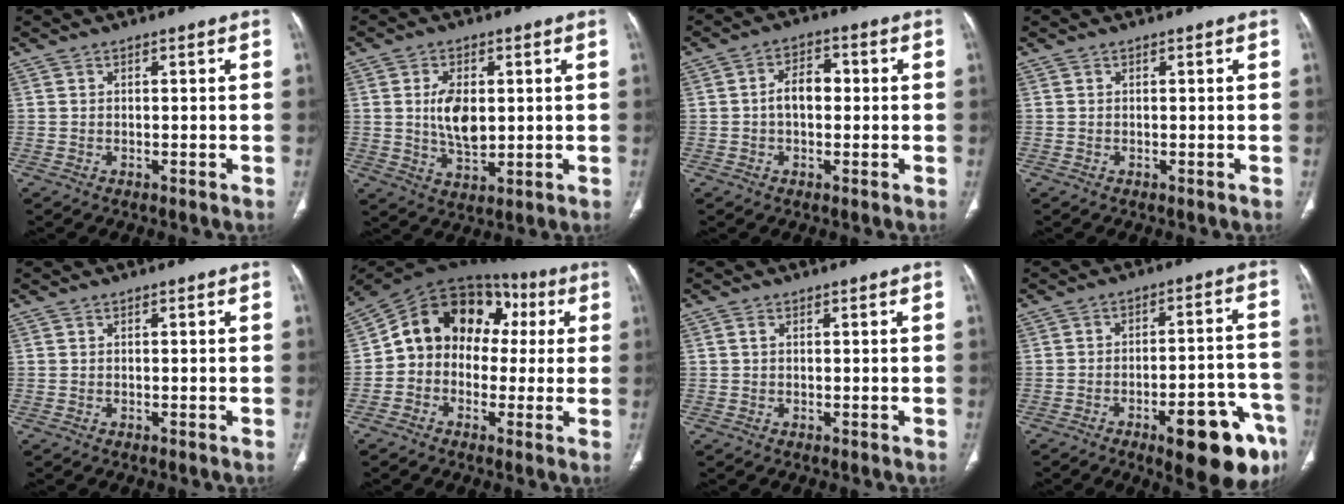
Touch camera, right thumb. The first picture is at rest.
{"total": 8.0, "force": [1.0, 4.5, 6.5], "torque": [-0.107, -0.010, 0.024]}
{"total": 5.5, "force": [-0.1, 3.5, 4.3], "torque": [-0.065, 0.020, -0.009]}
{"total": 0.0}
{"total": 0.0}
{"total": 16.6, "force": [1.8, 12.8, 10.4], "torque": [-0.127, 0.055, 0.017]}
{"total": 0.8, "force": [0.2, 0.5, 0.6], "torque": [-0.014, 0.004, 0.005]}
{"total": 17.1, "force": [-9.2, 5.2, 13.5], "torque": [-0.118, 0.060, -0.116]}